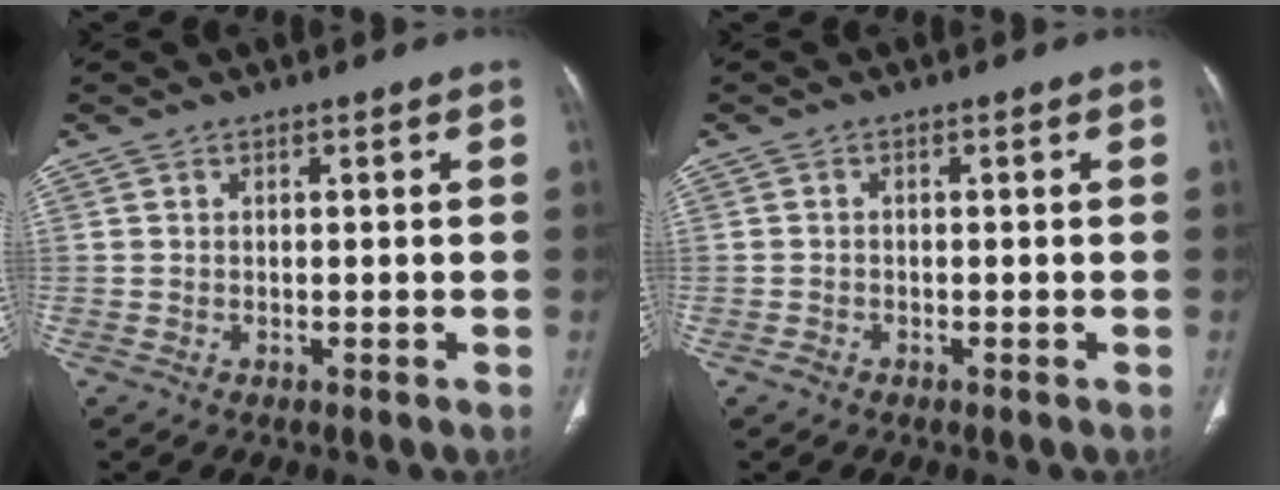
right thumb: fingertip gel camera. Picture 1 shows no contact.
{"total": 1.0, "force": [-0.7, 0.6, 0.2], "torque": [-0.005, 0.002, -0.017]}